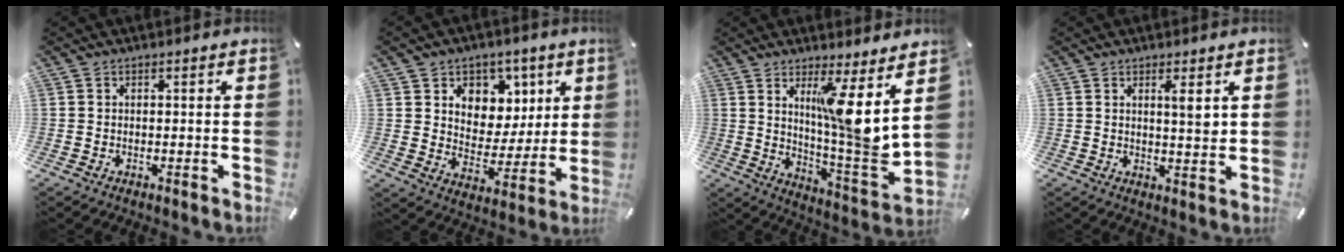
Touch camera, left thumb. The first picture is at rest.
{"total": 9.3, "force": [3.4, 8.5, 1.7], "torque": [-0.016, -0.034, 0.065]}
{"total": 13.0, "force": [5.8, 0.5, 11.7], "torque": [-0.171, -0.063, 0.086]}
{"total": 3.9, "force": [1.8, 0.4, 3.5], "torque": [-0.056, -0.009, 0.025]}